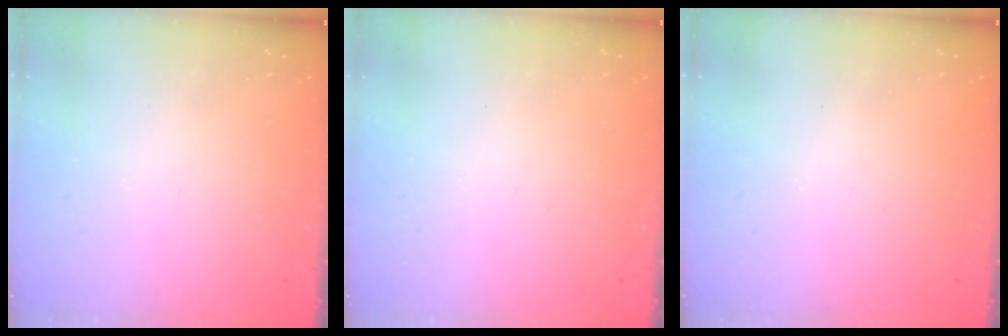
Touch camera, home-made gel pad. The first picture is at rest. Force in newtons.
{"total": 0.0}
{"total": 0.0}